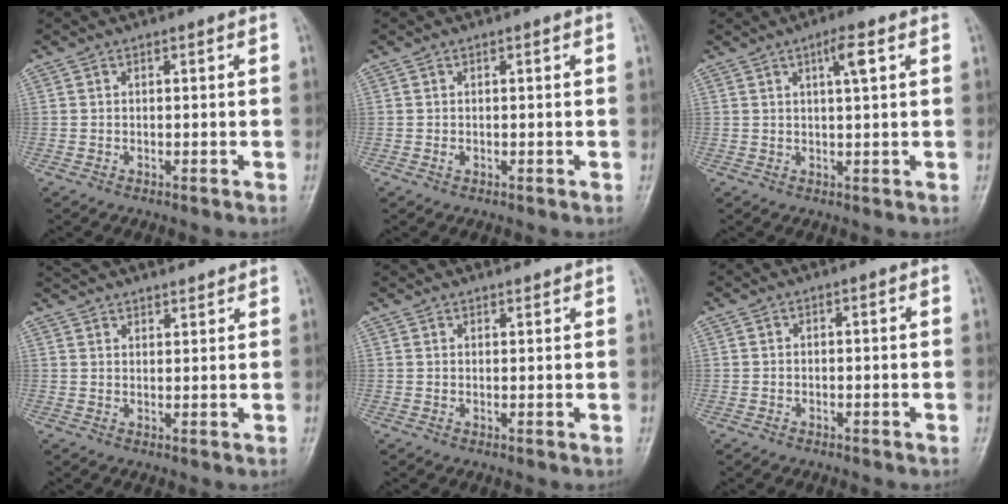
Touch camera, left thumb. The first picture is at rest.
{"total": 0.8, "force": [0.2, 0.5, 0.6], "torque": [-0.008, 0.001, 0.005]}
{"total": 4.0, "force": [1.7, 0.5, 3.6], "torque": [-0.064, -0.001, 0.030]}
{"total": 10.6, "force": [9.5, 2.8, 3.9], "torque": [-0.041, 0.005, 0.153]}
{"total": 3.4, "force": [3.2, 0.8, 0.9], "torque": [0.002, 0.006, 0.050]}
{"total": 0.0}